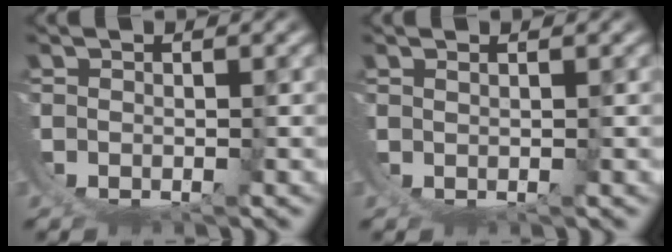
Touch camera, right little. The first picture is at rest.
{"total": 1.7, "force": [0.9, -1.3, 0.3], "torque": [0.003, 0.002, 0.020]}